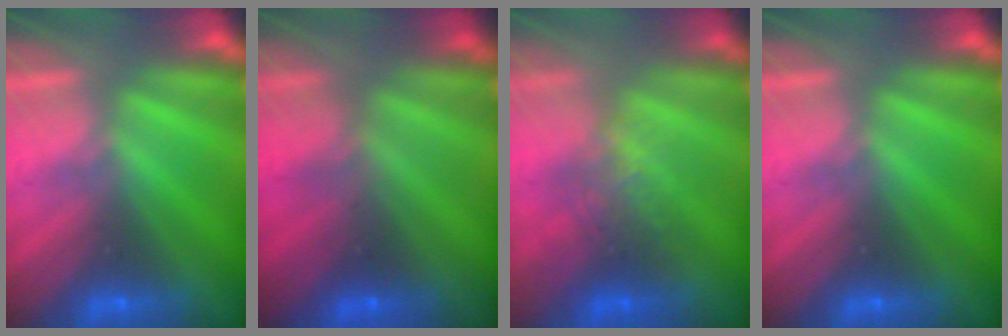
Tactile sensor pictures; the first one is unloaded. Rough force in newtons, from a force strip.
{"total": 2.9}
{"total": 2.8}
{"total": 0.0}